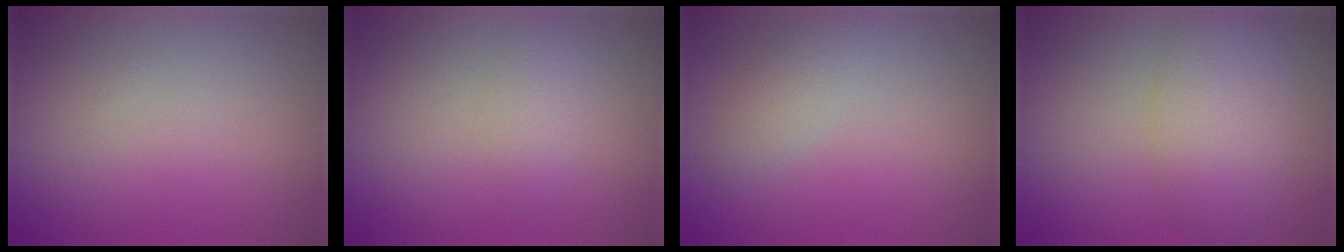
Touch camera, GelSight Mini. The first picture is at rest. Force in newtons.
{"total": 1.8, "press": 1.8, "slide": 0.0}
{"total": 1.8, "press": 1.8, "slide": 0.1}
{"total": 5.9, "press": 5.9, "slide": 0.4}